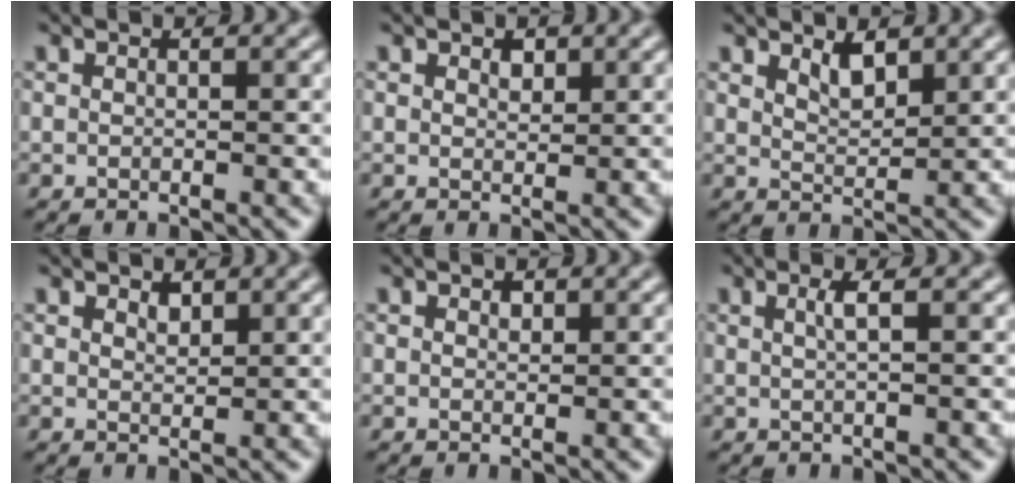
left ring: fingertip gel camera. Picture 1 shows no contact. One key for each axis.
{"total": 1.1, "fx": 0.7, "fy": 0.6, "fz": 0.5, "tx": -0.008, "ty": -0.001, "tz": 0.011}
{"total": 1.9, "fx": 1.4, "fy": 0.7, "fz": 1.2, "tx": -0.021, "ty": -0.004, "tz": 0.028}
{"total": 1.0, "fx": 0.8, "fy": 0.5, "fz": 0.4, "tx": -0.009, "ty": -0.002, "tz": 0.015}
{"total": 0.7, "fx": 0.4, "fy": 0.4, "fz": 0.3, "tx": -0.006, "ty": -0.003, "tz": 0.006}
{"total": 1.6, "fx": 0.5, "fy": 0.4, "fz": 1.5, "tx": -0.025, "ty": 0.001, "tz": 0.005}